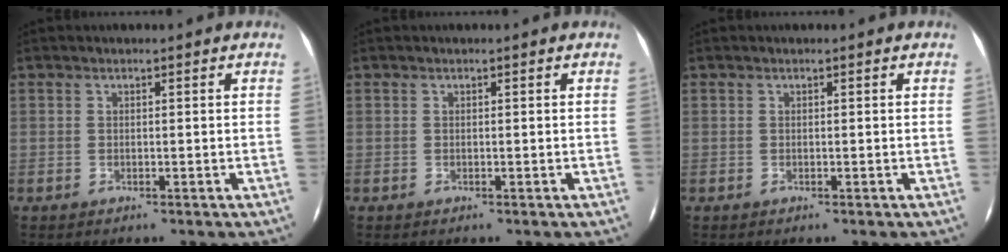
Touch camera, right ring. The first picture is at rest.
{"total": 0.0}
{"total": 0.0}